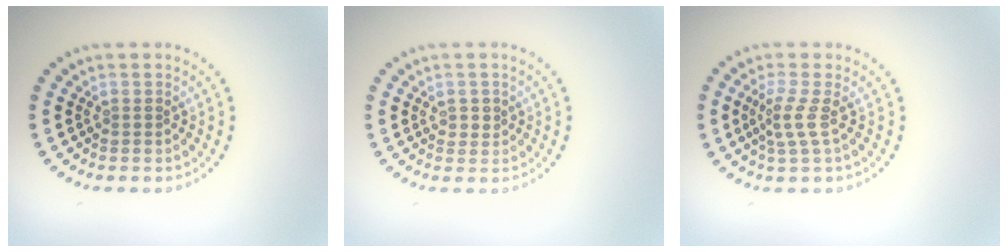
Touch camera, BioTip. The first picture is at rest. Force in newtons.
{"total": 1.1, "press": 1.1, "slide": 0.3}
{"total": 2.1, "press": 1.5, "slide": 1.4}